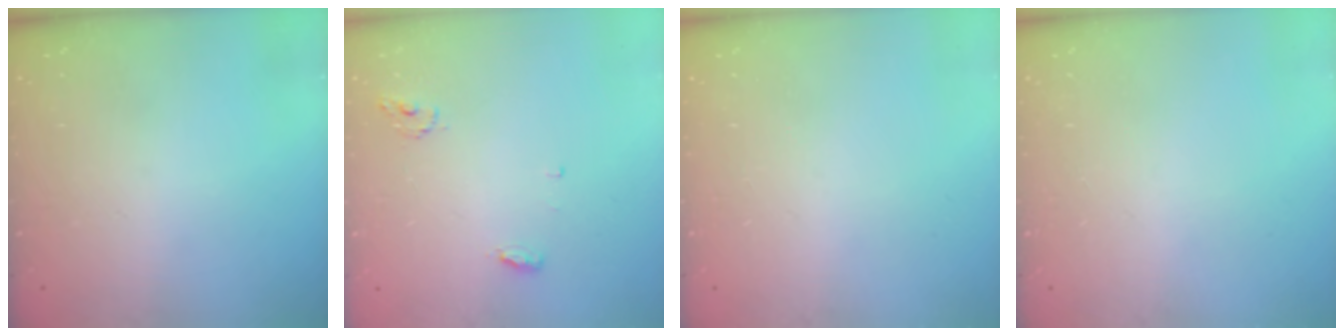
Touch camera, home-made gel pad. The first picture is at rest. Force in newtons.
{"total": 5.1, "press": 5.1, "slide": 0.4}
{"total": 0.0}
{"total": 0.0}